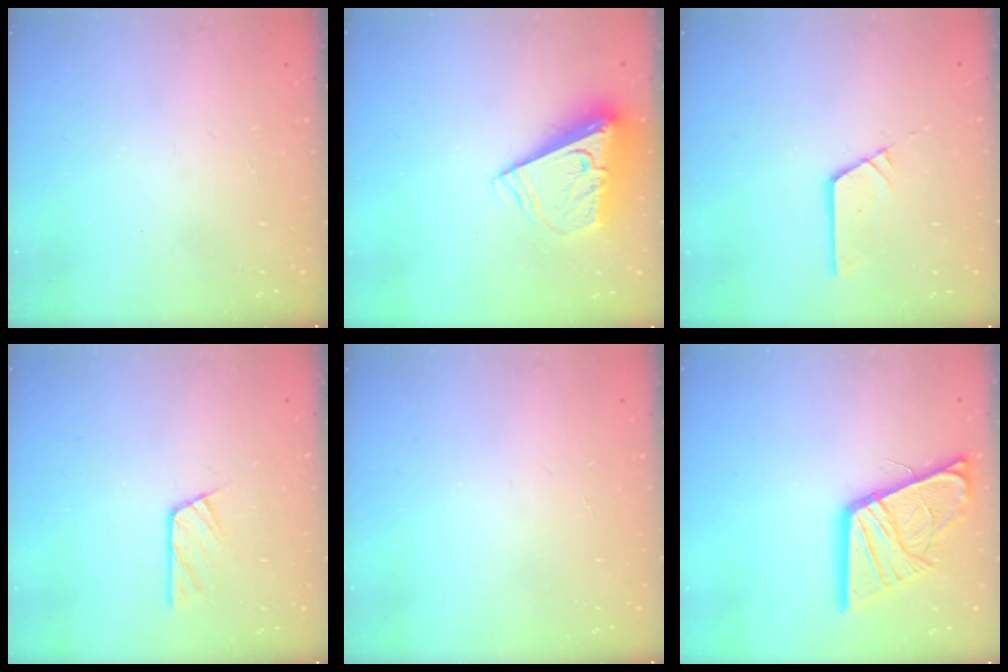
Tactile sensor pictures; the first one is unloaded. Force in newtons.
{"total": 8.9, "press": 8.8, "slide": 1.2}
{"total": 3.8, "press": 3.8, "slide": 0.4}
{"total": 6.1, "press": 6.1, "slide": 0.7}
{"total": 0.0}
{"total": 18.4, "press": 18.3, "slide": 2.0}